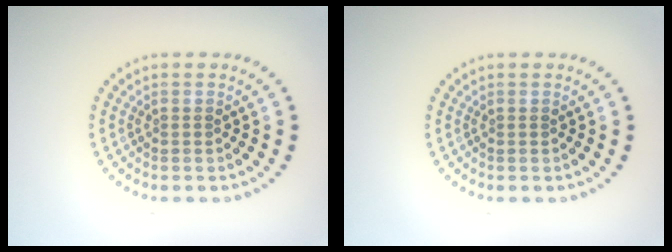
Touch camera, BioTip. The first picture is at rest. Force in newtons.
{"total": 0.0}